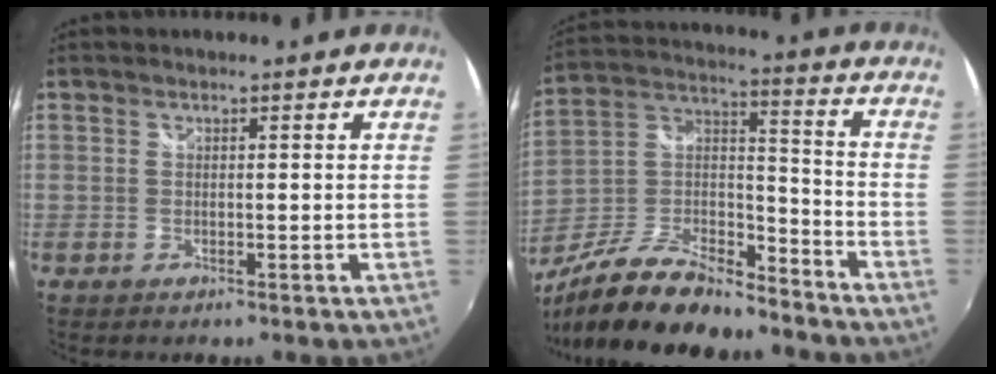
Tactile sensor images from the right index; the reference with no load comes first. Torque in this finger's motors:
{"motor_torque": [1.06, -1.08, 0.27, 0.13]}